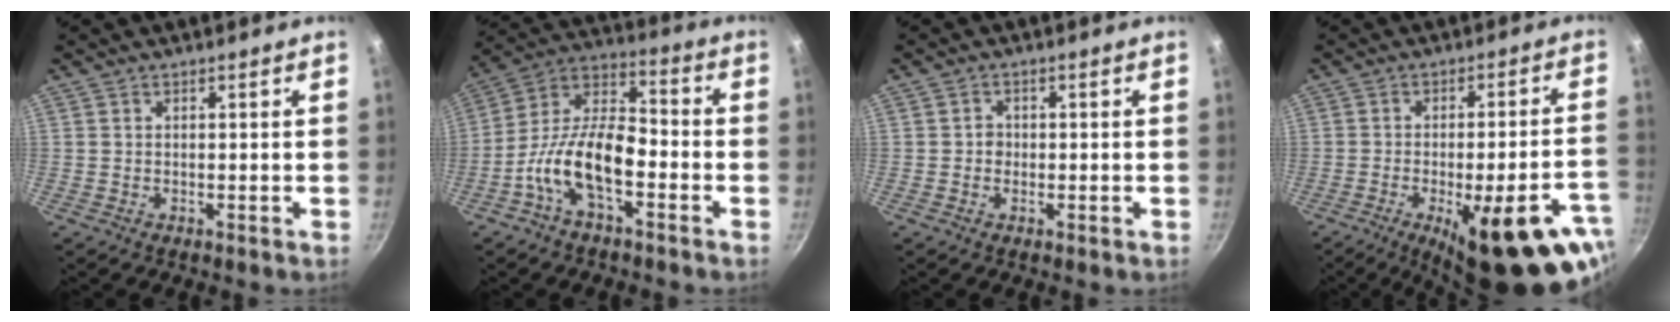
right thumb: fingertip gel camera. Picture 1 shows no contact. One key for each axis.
{"total": 14.6, "fx": -5.4, "fy": 6.9, "fz": 11.6, "tx": -0.202, "ty": 0.050, "tz": -0.119}
{"total": 1.9, "fx": -0.3, "fy": 1.7, "fz": 0.8, "tx": -0.005, "ty": 0.003, "tz": -0.008}
{"total": 23.4, "fx": -11.0, "fy": 7.4, "fz": 19.3, "tx": -0.201, "ty": 0.033, "tz": -0.142}